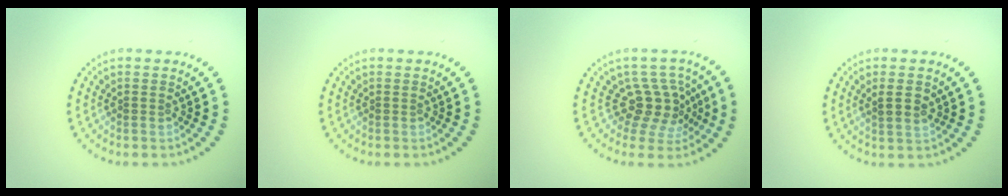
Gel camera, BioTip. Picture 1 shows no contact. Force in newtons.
{"total": 0.0}
{"total": 3.6, "press": 2.7, "slide": 2.4}
{"total": 1.6, "press": 1.4, "slide": 0.8}